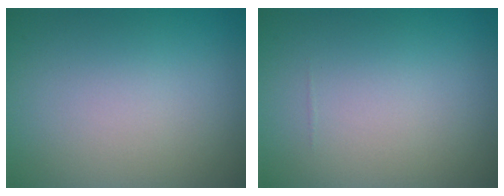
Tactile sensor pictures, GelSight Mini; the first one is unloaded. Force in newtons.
{"total": 0.0}